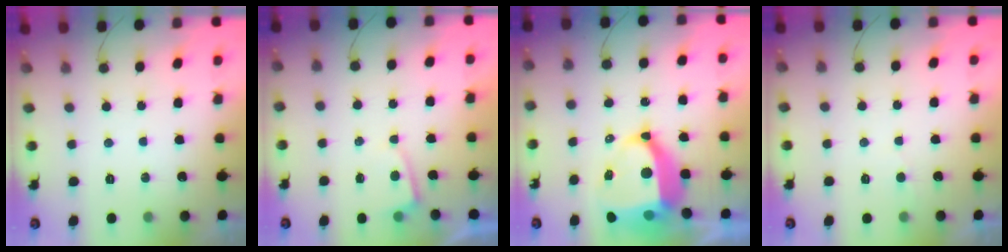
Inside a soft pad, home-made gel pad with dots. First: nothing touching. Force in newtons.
{"total": 2.0, "press": 2.0, "slide": 0.3}
{"total": 13.4, "press": 13.2, "slide": 1.8}
{"total": 1.6, "press": 1.6, "slide": 0.2}